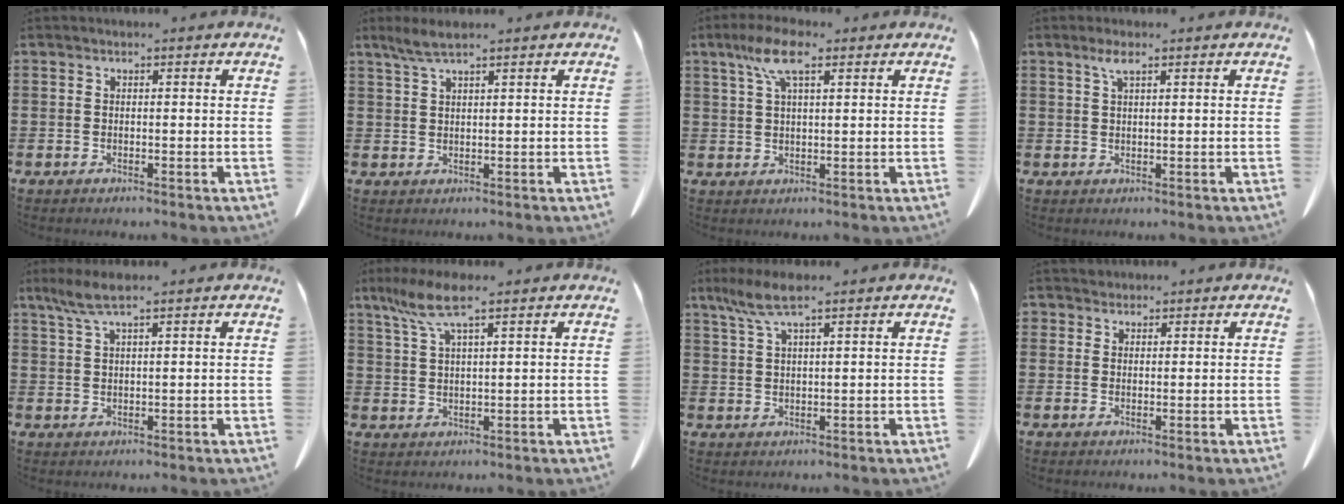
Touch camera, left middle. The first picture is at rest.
{"total": 3.0, "force": [2.1, 0.4, 2.1], "torque": [-0.044, 0.001, 0.038]}
{"total": 6.7, "force": [3.5, 1.9, 5.4], "torque": [-0.113, 0.011, 0.061]}
{"total": 2.4, "force": [1.4, 0.5, 1.8], "torque": [-0.040, 0.005, 0.024]}
{"total": 3.9, "force": [2.5, 0.7, 3.0], "torque": [-0.063, 0.001, 0.046]}
{"total": 6.7, "force": [4.1, 1.1, 5.2], "torque": [-0.115, -0.003, 0.072]}
{"total": 5.1, "force": [3.2, 0.9, 3.8], "torque": [-0.081, 0.001, 0.058]}
{"total": 1.5, "force": [1.3, 0.8, -0.2], "torque": [0.000, 0.004, 0.027]}